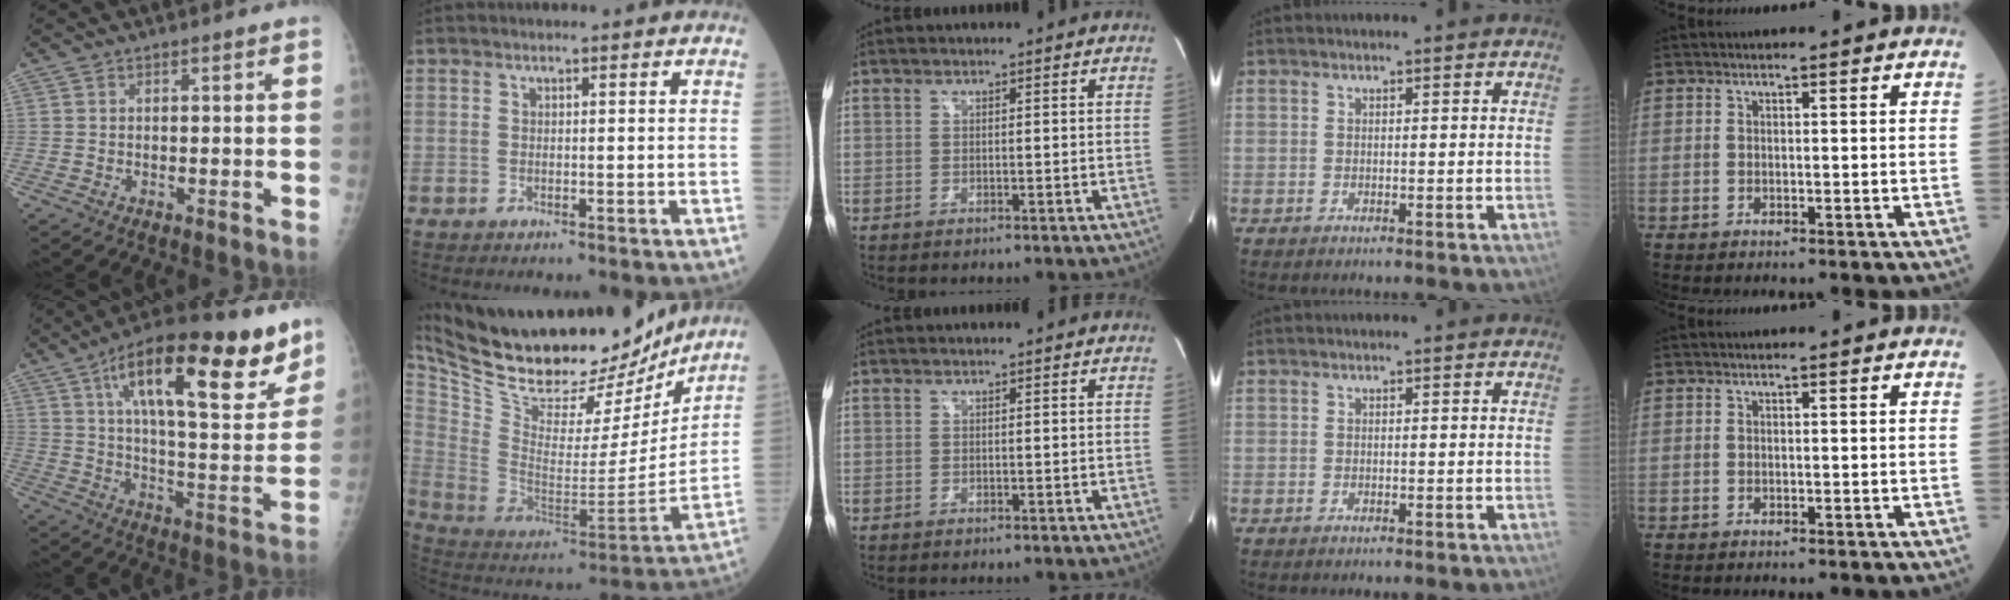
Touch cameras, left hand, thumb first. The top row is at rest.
{"thumb": {"total": 26.0, "force": [13.7, 9.1, 20.2], "torque": [-0.276, -0.027, 0.214]}, "index": {"total": 28.7, "force": [24.6, 8.5, 12.1], "torque": [-0.218, -0.025, 0.374]}}